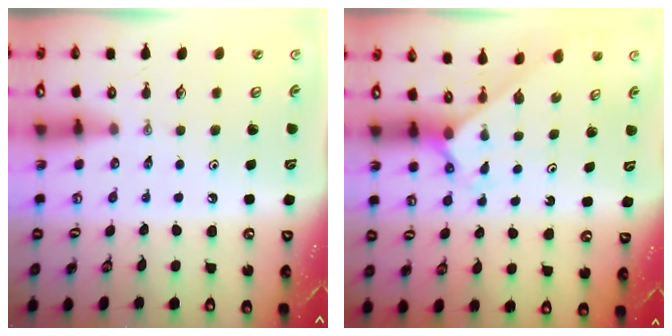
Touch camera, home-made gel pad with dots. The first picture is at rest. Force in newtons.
{"total": 2.5, "press": 2.5, "slide": 0.2}